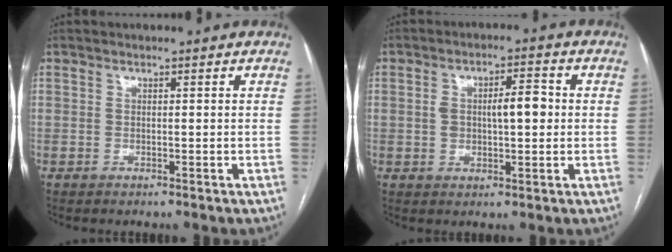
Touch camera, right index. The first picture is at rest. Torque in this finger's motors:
{"motor_torque": [0.19, 0.09, 0.12, 0.07]}